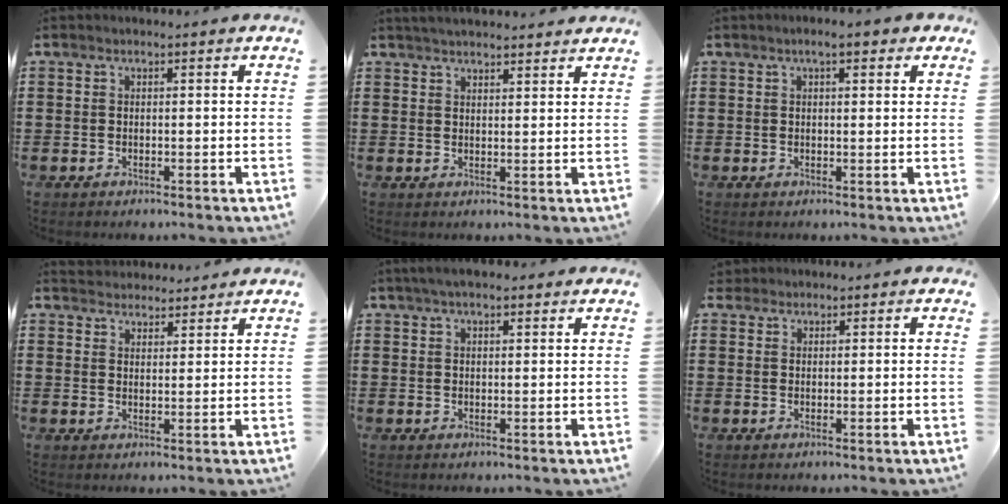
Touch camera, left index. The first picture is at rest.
{"total": 2.7, "force": [2.7, 0.0, 0.4], "torque": [-0.014, -0.003, 0.051]}
{"total": 2.9, "force": [1.6, 0.7, 2.3], "torque": [-0.040, 0.003, 0.025]}
{"total": 3.0, "force": [2.9, 0.6, -0.4], "torque": [-0.002, -0.007, 0.056]}
{"total": 3.0, "force": [2.3, 0.9, 1.8], "torque": [-0.039, 0.008, 0.042]}
{"total": 1.8, "force": [1.5, 1.0, 0.2], "torque": [-0.010, 0.007, 0.029]}